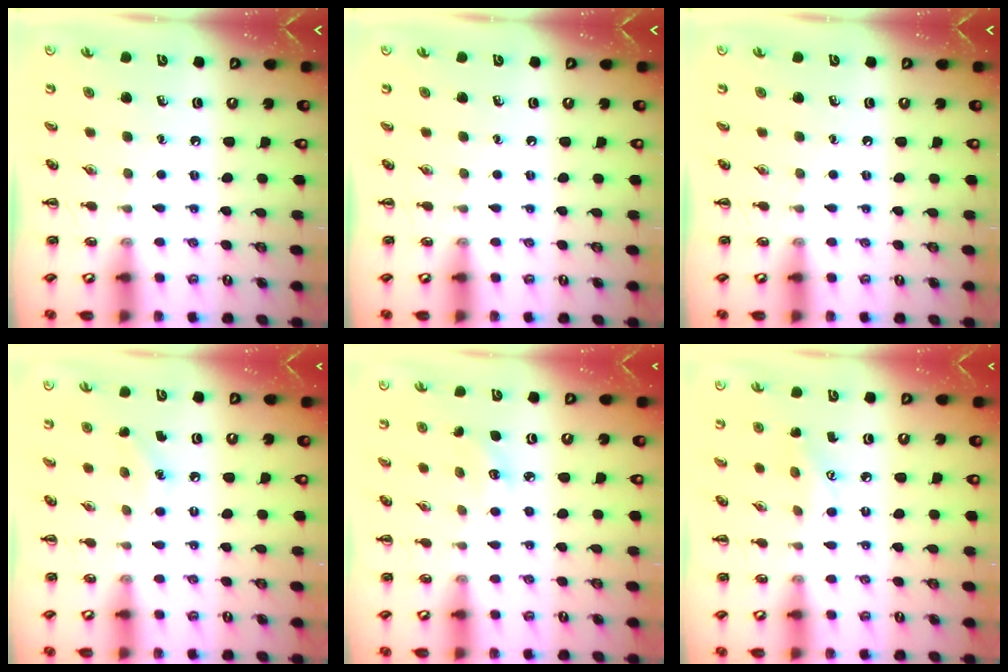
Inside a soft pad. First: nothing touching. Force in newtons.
{"total": 0.0}
{"total": 0.0}
{"total": 6.9, "press": 6.6, "slide": 2.1}
{"total": 3.7, "press": 3.6, "slide": 0.9}
{"total": 5.5, "press": 5.4, "slide": 1.2}